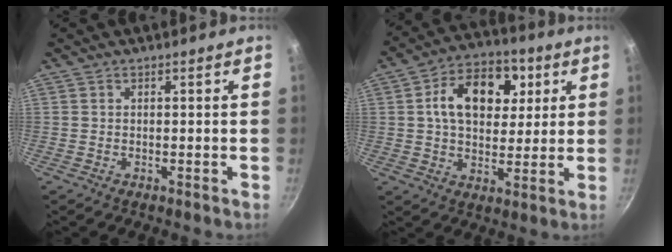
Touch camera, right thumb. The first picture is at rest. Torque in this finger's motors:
{"motor_torque": [0.16, 0.26, 0.98, 0.00, 0.39]}